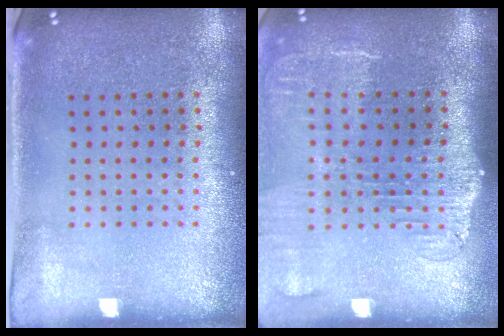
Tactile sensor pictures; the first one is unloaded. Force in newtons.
{"total": 2.1, "press": 1.7, "slide": 1.2}